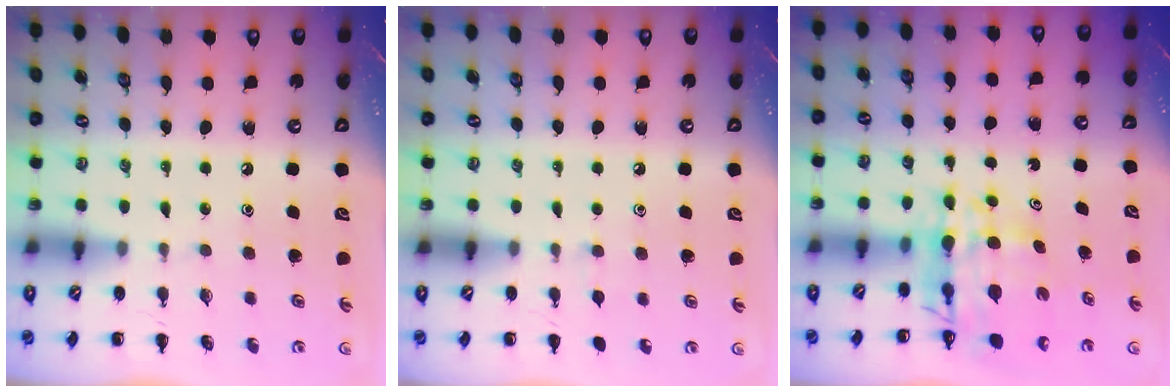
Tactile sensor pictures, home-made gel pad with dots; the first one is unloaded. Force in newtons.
{"total": 3.2, "press": 2.9, "slide": 1.3}
{"total": 11.0, "press": 10.5, "slide": 3.4}